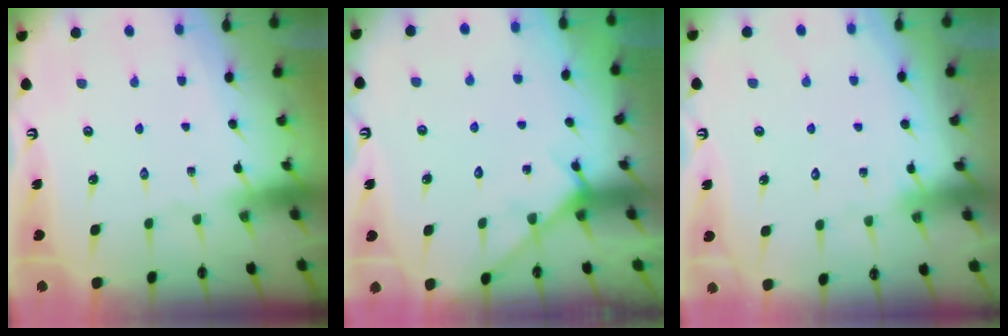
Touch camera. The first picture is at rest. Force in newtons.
{"total": 7.0, "press": 7.0, "slide": 0.4}
{"total": 3.1, "press": 3.1, "slide": 0.2}